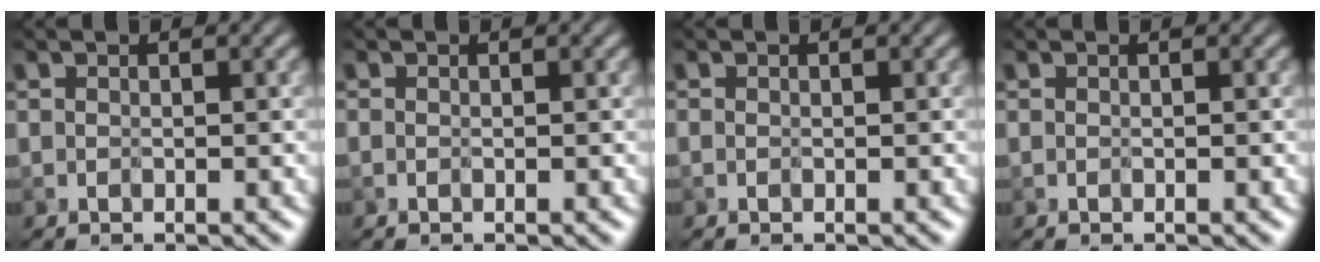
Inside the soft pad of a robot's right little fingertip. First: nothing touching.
{"total": 0.0}
{"total": 0.0}
{"total": 0.0}